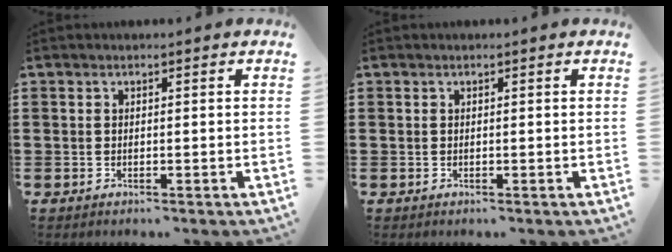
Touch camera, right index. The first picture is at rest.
{"total": 0.0}